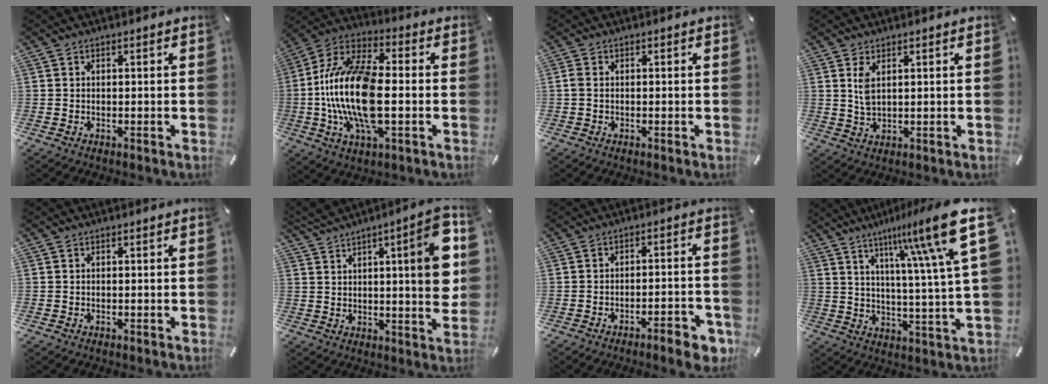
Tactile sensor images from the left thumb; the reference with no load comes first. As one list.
[{"total": 19.2, "force": [-2.3, 8.7, 17.0], "torque": [-0.361, -0.006, -0.041]}, {"total": 1.3, "force": [-0.2, 0.6, 1.2], "torque": [-0.023, 0.001, -0.004]}, {"total": 3.8, "force": [1.3, 1.6, 3.2], "torque": [-0.076, 0.001, 0.020]}, {"total": 0.0}, {"total": 14.1, "force": [5.2, 3.1, 12.7], "torque": [-0.178, -0.028, 0.079]}, {"total": 6.6, "force": [-4.6, 1.7, 4.4], "torque": [-0.063, 0.017, -0.076]}, {"total": 20.1, "force": [10.4, 2.4, 17.0], "torque": [-0.253, -0.057, 0.147]}]